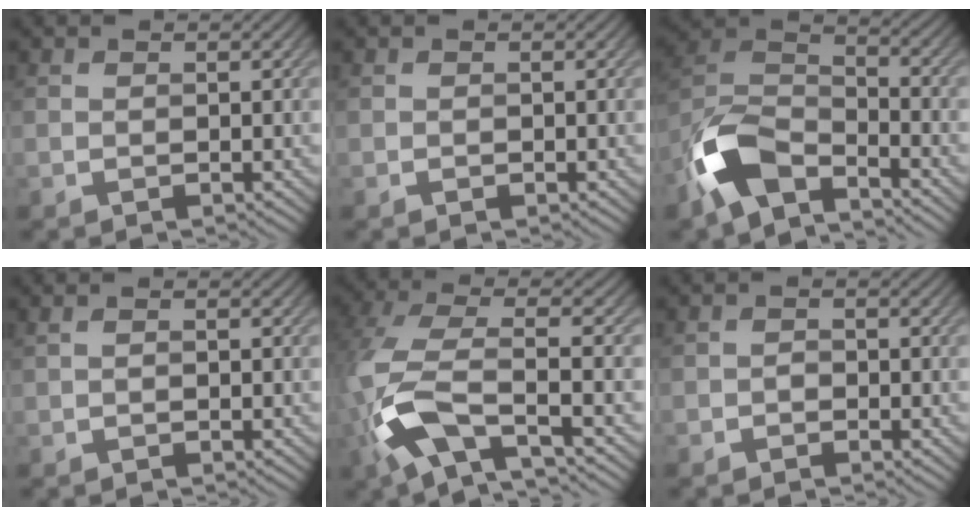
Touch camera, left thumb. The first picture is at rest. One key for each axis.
{"total": 0.0}
{"total": 11.3, "fx": -7.4, "fy": 4.7, "fz": 7.1, "tx": -0.154, "ty": -0.004, "tz": -0.170}
{"total": 0.8, "fx": 0.0, "fy": 0.3, "fz": 0.7, "tx": -0.016, "ty": 0.003, "tz": 0.000}
{"total": 11.1, "fx": -4.4, "fy": 3.9, "fz": 9.4, "tx": -0.219, "ty": -0.009, "tz": -0.094}
{"total": 1.0, "fx": -0.6, "fy": 0.7, "fz": 0.3, "tx": -0.005, "ty": 0.002, "tz": -0.013}